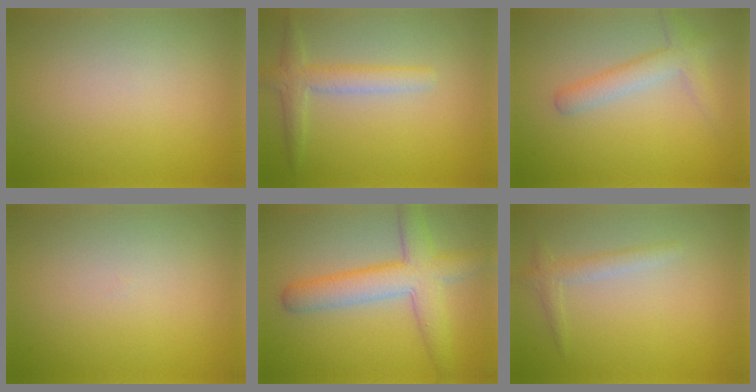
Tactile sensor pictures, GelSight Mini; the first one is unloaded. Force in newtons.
{"total": 2.8, "press": 2.8, "slide": 0.1}
{"total": 2.8, "press": 2.8, "slide": 0.1}
{"total": 0.0}
{"total": 5.9, "press": 5.9, "slide": 0.1}
{"total": 1.6, "press": 1.6, "slide": 0.1}